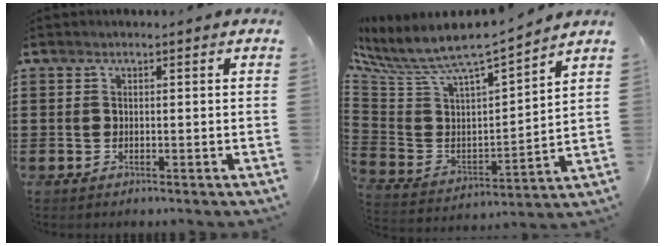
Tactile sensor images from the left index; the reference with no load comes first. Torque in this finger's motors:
{"motor_torque": [2.14, 0.00, 0.28, 0.21]}